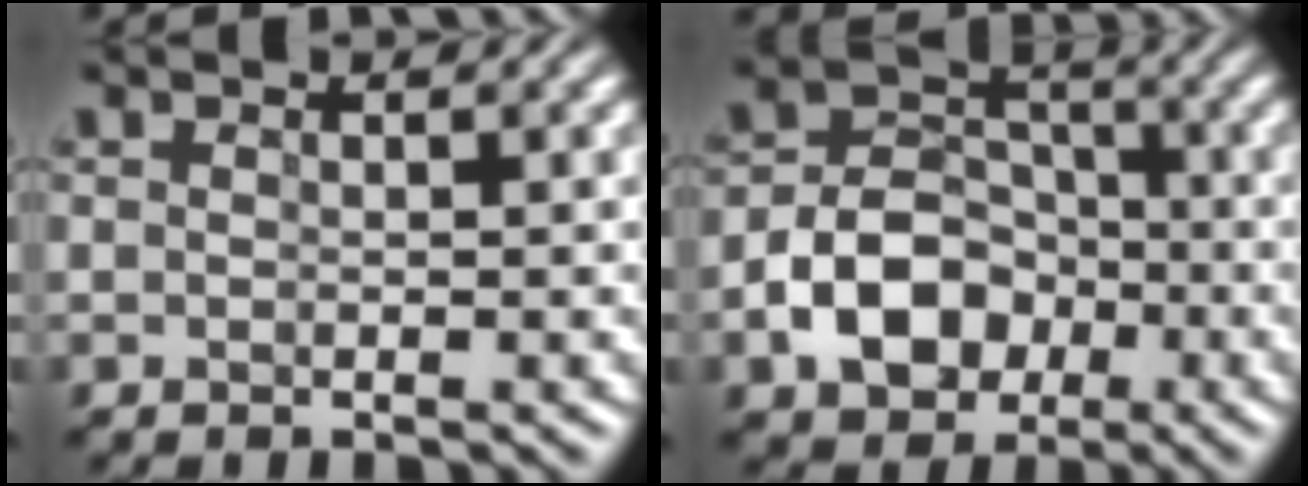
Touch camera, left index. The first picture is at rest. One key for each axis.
{"total": 6.3, "fx": -2.6, "fy": 4.4, "fz": 3.6, "tx": -0.064, "ty": 0.001, "tz": -0.046}